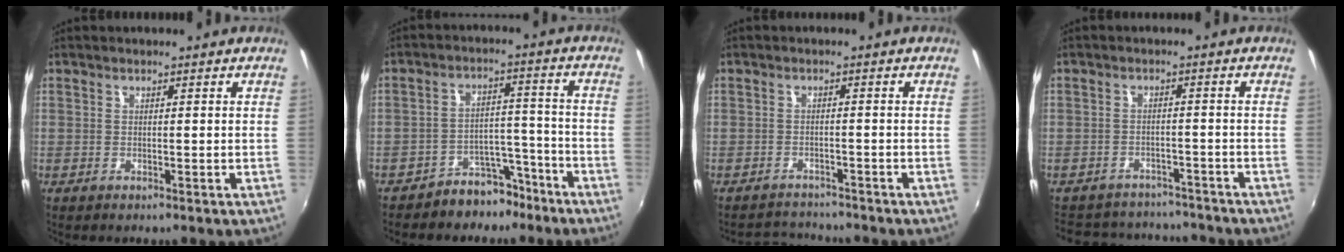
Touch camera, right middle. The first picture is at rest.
{"total": 7.1, "force": [-5.6, 4.0, 1.8], "torque": [-0.025, 0.039, -0.075]}
{"total": 4.0, "force": [-3.9, 0.8, -0.2], "torque": [-0.012, 0.009, -0.066]}
{"total": 11.8, "force": [-10.0, 5.5, 3.0], "torque": [-0.081, 0.038, -0.132]}